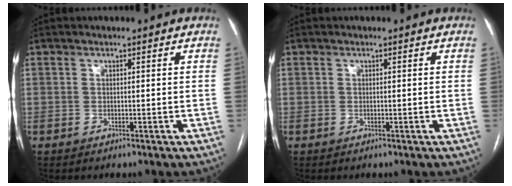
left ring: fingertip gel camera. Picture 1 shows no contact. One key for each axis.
{"total": 0.0}